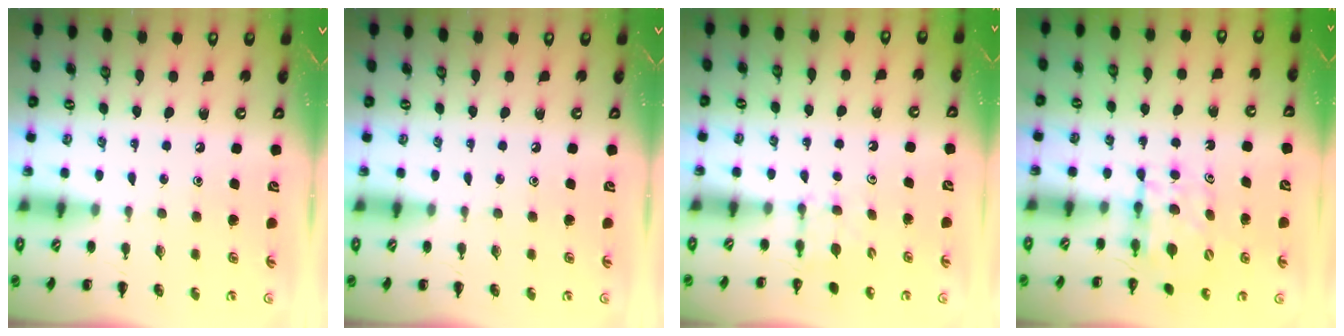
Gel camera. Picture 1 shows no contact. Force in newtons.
{"total": 0.0}
{"total": 2.7, "press": 2.5, "slide": 1.1}
{"total": 5.4, "press": 5.3, "slide": 0.6}